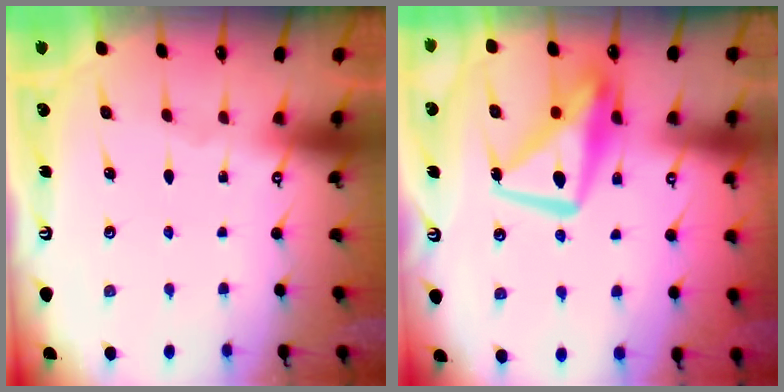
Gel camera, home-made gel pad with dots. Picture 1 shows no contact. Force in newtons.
{"total": 12.8, "press": 12.7, "slide": 1.7}